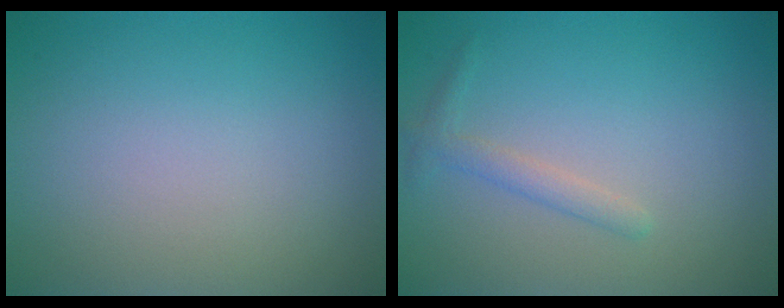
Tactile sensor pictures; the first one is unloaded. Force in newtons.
{"total": 1.5, "press": 1.5, "slide": 0.1}